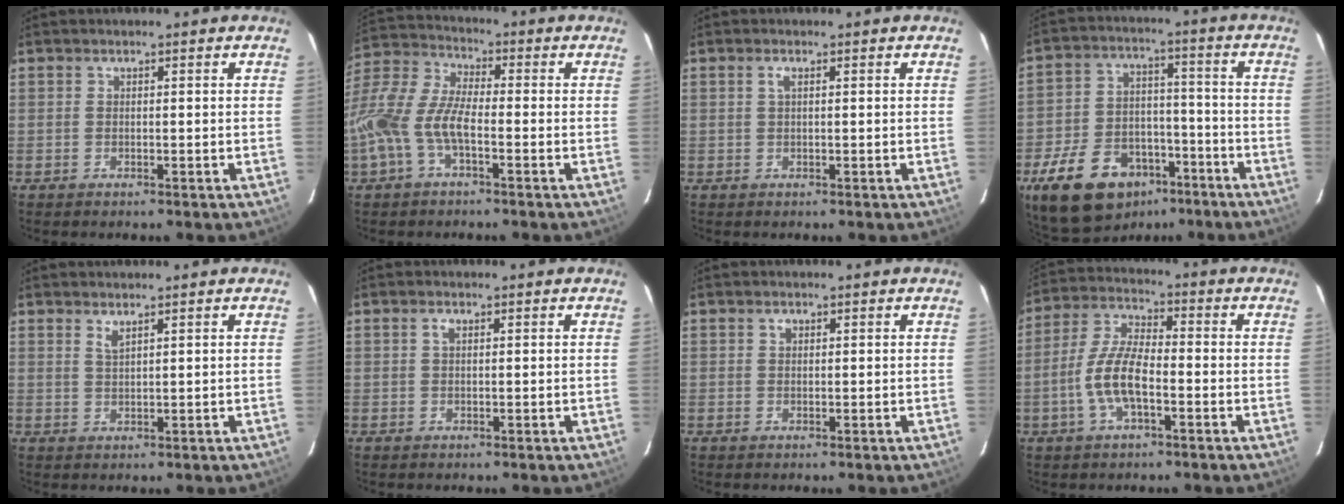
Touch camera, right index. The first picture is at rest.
{"total": 12.8, "force": [-4.0, 5.3, 10.9], "torque": [-0.244, 0.006, -0.087]}
{"total": 0.9, "force": [0.3, 0.1, 0.9], "torque": [-0.018, 0.003, 0.004]}
{"total": 18.0, "force": [-11.2, 10.9, 8.8], "torque": [-0.197, 0.016, -0.165]}
{"total": 1.5, "force": [1.2, 0.2, 1.0], "torque": [-0.019, 0.000, 0.021]}
{"total": 1.0, "force": [0.4, 0.5, 0.8], "torque": [-0.015, 0.004, 0.005]}
{"total": 0.8, "force": [0.3, 0.6, 0.3], "torque": [-0.005, 0.003, 0.006]}
{"total": 9.4, "force": [-3.0, 3.3, 8.2], "torque": [-0.175, 0.005, -0.060]}